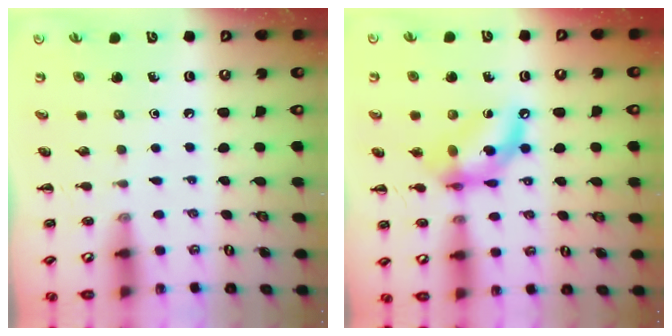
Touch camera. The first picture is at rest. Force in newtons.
{"total": 12.9, "press": 12.5, "slide": 3.3}